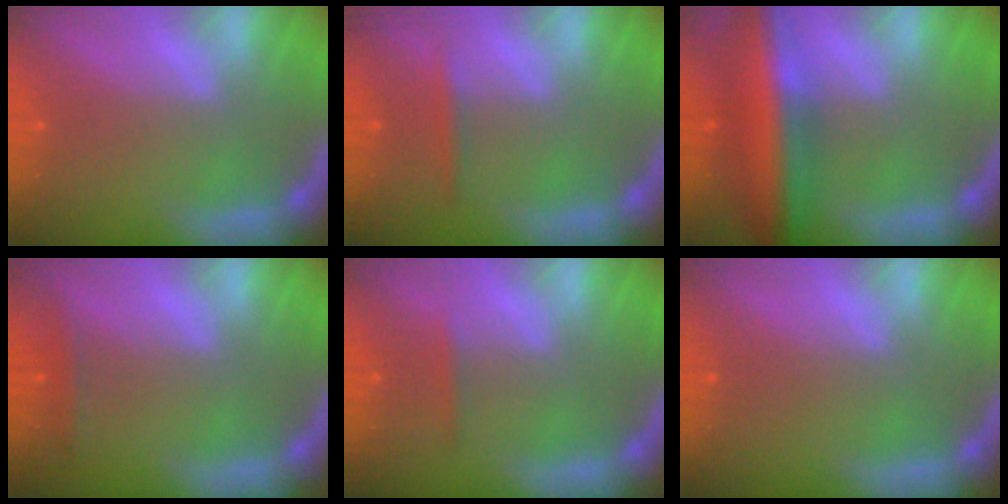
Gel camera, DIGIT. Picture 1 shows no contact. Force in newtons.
{"total": 1.4}
{"total": 9.5}
{"total": 1.4}
{"total": 0.9}
{"total": 0.0}